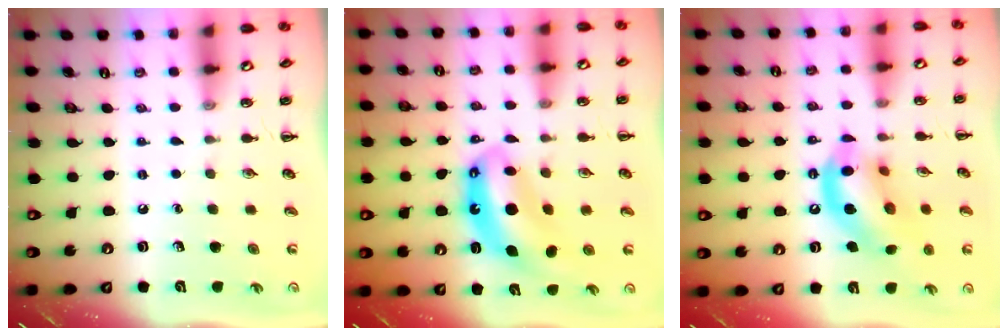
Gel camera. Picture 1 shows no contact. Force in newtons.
{"total": 11.2, "press": 10.8, "slide": 3.0}
{"total": 14.6, "press": 14.4, "slide": 2.5}